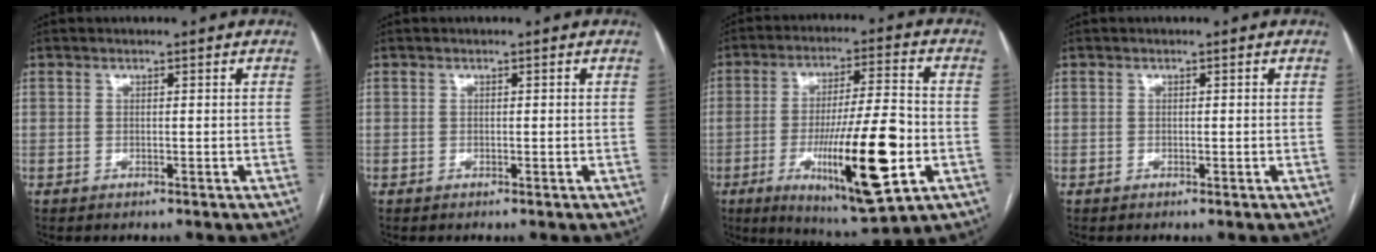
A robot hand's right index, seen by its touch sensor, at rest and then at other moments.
{"total": 0.0}
{"total": 18.8, "force": [-5.4, 2.5, 17.8], "torque": [-0.303, -0.019, -0.077]}
{"total": 0.0}